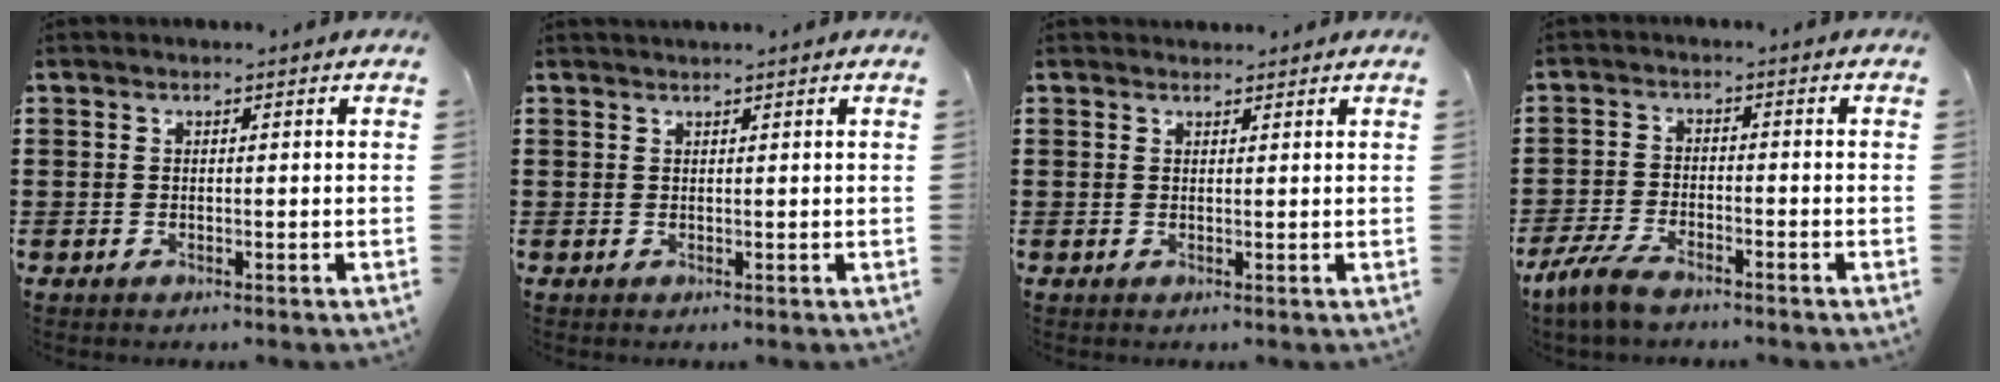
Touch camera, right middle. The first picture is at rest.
{"total": 0.7, "force": [0.7, -0.1, 0.1], "torque": [-0.003, -0.001, 0.013]}
{"total": 1.0, "force": [1.0, 0.2, 0.0], "torque": [-0.002, 0.000, 0.020]}
{"total": 4.1, "force": [-3.3, 0.7, 2.3], "torque": [-0.067, -0.010, -0.070]}